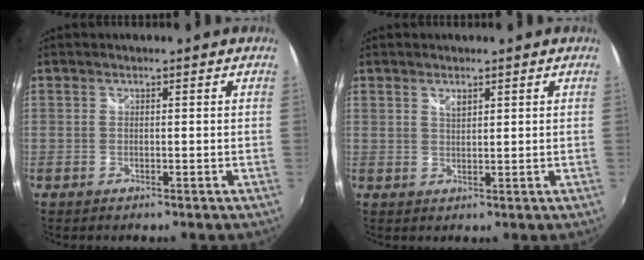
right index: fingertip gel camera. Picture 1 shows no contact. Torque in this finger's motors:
{"motor_torque": [0.00, 0.03, 0.01, 0.02]}